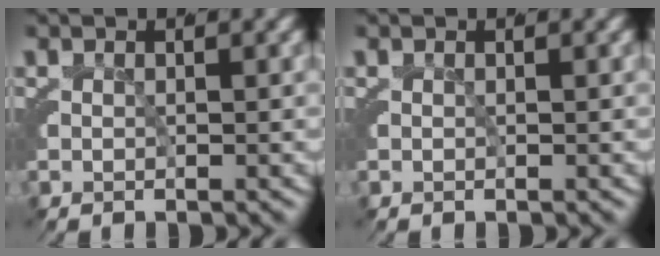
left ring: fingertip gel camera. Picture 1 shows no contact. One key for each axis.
{"total": 0.0}